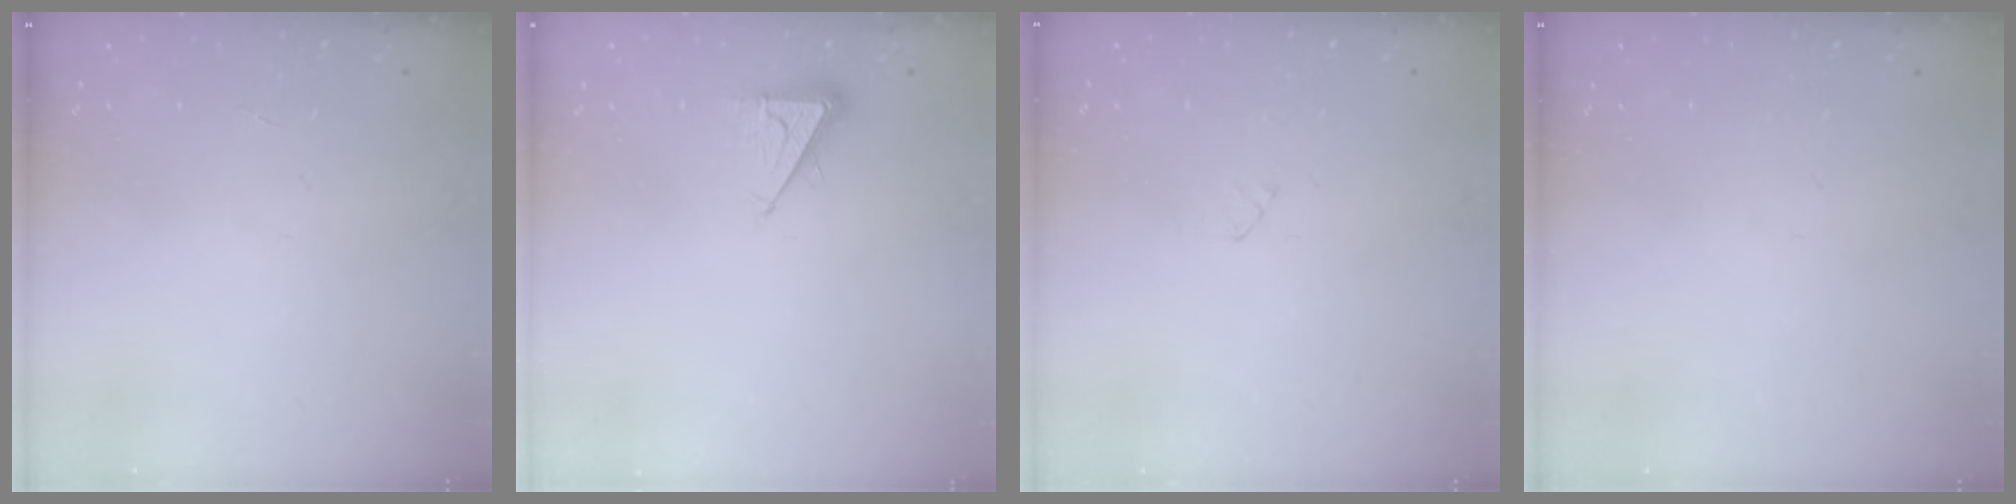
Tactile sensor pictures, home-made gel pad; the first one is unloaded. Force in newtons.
{"total": 4.5, "press": 4.4, "slide": 0.8}
{"total": 2.4, "press": 2.4, "slide": 0.3}
{"total": 0.0}